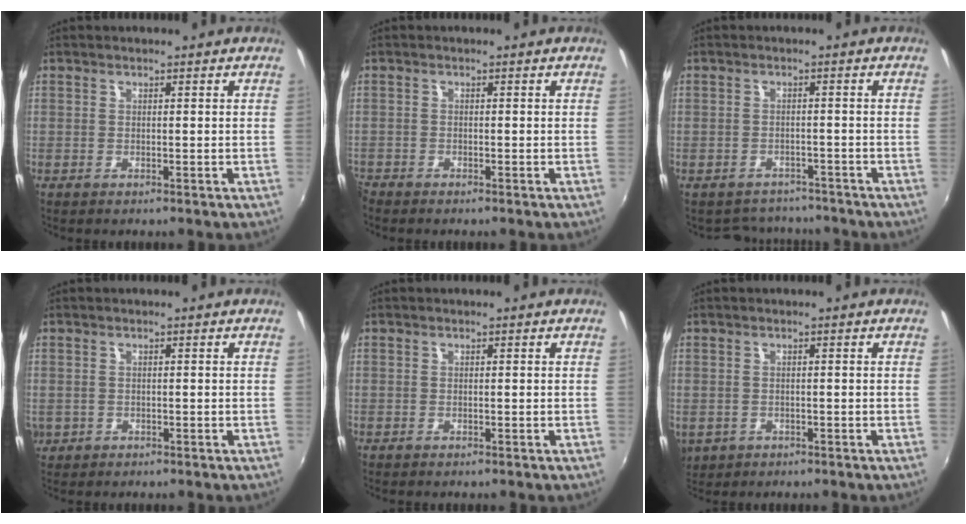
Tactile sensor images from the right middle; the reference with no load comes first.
{"total": 1.8, "force": [-1.7, 0.4, 0.1], "torque": [-0.011, -0.009, -0.040]}
{"total": 6.1, "force": [-5.4, 2.6, 0.5], "torque": [-0.022, 0.011, -0.076]}
{"total": 2.3, "force": [-0.4, 2.1, 0.8], "torque": [-0.017, -0.004, -0.004]}
{"total": 0.0}
{"total": 5.3, "force": [-1.4, 4.5, 2.5], "torque": [-0.056, -0.012, -0.015]}